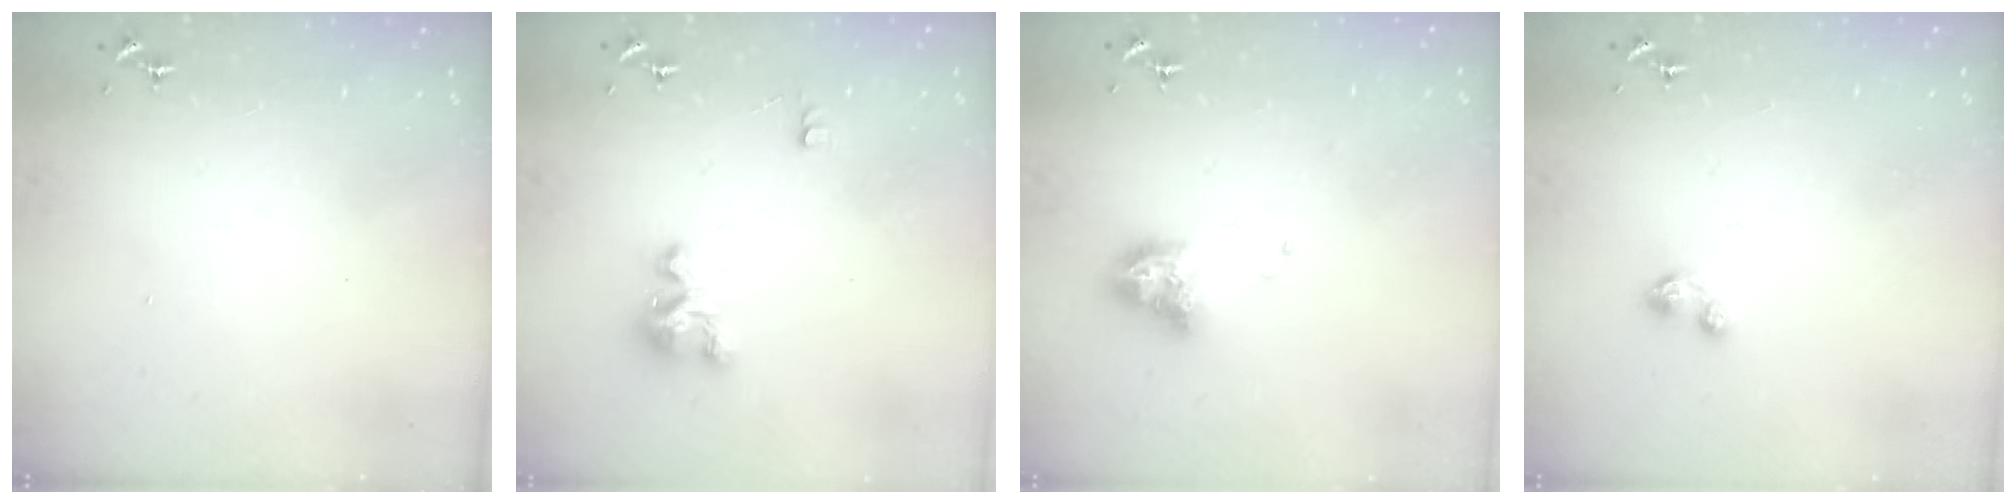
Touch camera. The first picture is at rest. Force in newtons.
{"total": 6.1, "press": 6.1, "slide": 0.5}
{"total": 8.3, "press": 8.3, "slide": 0.6}
{"total": 4.4, "press": 4.4, "slide": 0.5}